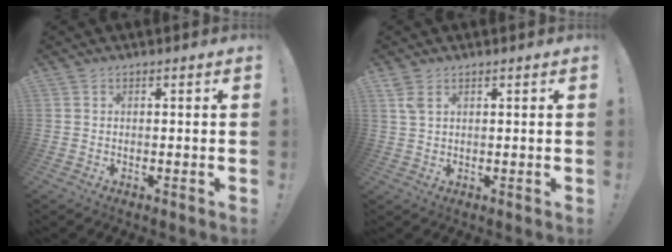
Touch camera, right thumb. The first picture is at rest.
{"total": 2.8, "force": [1.6, 1.2, 2.0], "torque": [-0.041, -0.001, 0.030]}